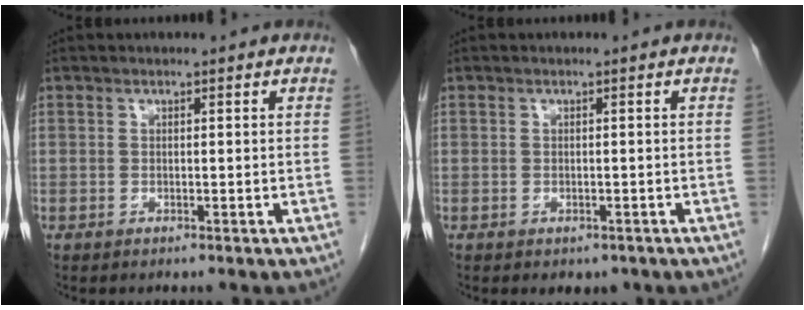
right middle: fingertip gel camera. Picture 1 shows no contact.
{"total": 1.9, "force": [-1.3, 1.2, 0.8], "torque": [-0.006, 0.000, -0.009]}